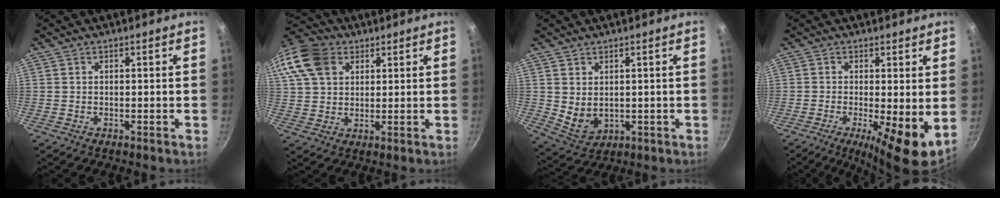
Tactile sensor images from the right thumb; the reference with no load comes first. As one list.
[{"total": 15.5, "force": [6.4, 11.4, 8.4], "torque": [-0.179, 0.019, 0.111]}, {"total": 5.7, "force": [1.1, 4.1, 3.7], "torque": [-0.056, -0.020, 0.037]}, {"total": 9.0, "force": [-1.2, 2.2, 8.7], "torque": [-0.133, -0.012, -0.016]}]